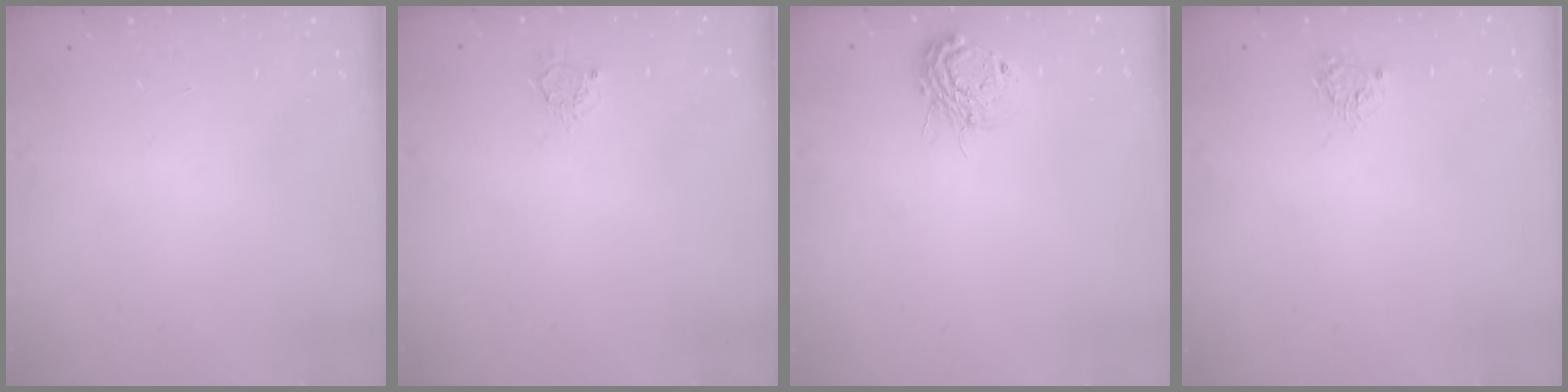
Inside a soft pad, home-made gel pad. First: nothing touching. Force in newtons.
{"total": 3.0, "press": 3.0, "slide": 0.4}
{"total": 10.5, "press": 10.4, "slide": 0.9}
{"total": 3.3, "press": 3.3, "slide": 0.4}